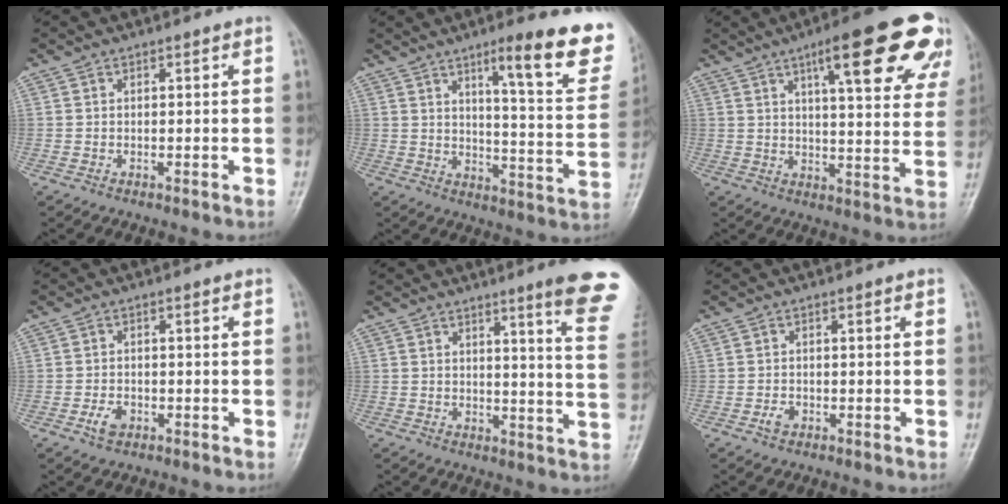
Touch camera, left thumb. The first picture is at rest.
{"total": 18.4, "force": [10.9, 3.3, 14.5], "torque": [-0.151, -0.060, 0.152]}
{"total": 21.0, "force": [11.5, 5.1, 16.8], "torque": [-0.196, -0.030, 0.146]}
{"total": 2.8, "force": [-1.3, 1.9, 1.6], "torque": [-0.028, 0.004, -0.023]}
{"total": 13.3, "force": [8.9, 0.6, 9.9], "torque": [-0.104, -0.055, 0.093]}
{"total": 1.6, "force": [-0.8, 1.2, 0.8], "torque": [-0.013, 0.002, -0.016]}